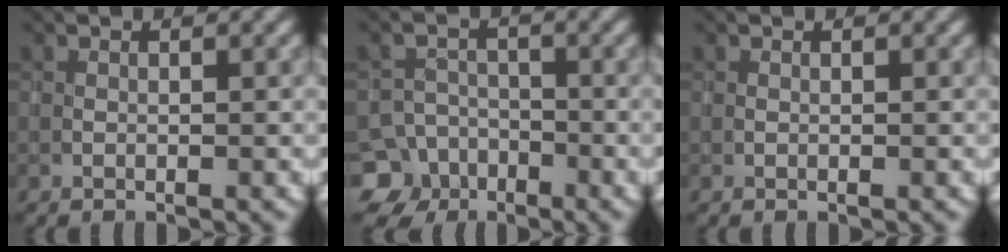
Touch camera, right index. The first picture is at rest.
{"total": 8.1, "force": [-5.5, 5.8, 0.8], "torque": [-0.006, -0.020, -0.106]}
{"total": 0.0}